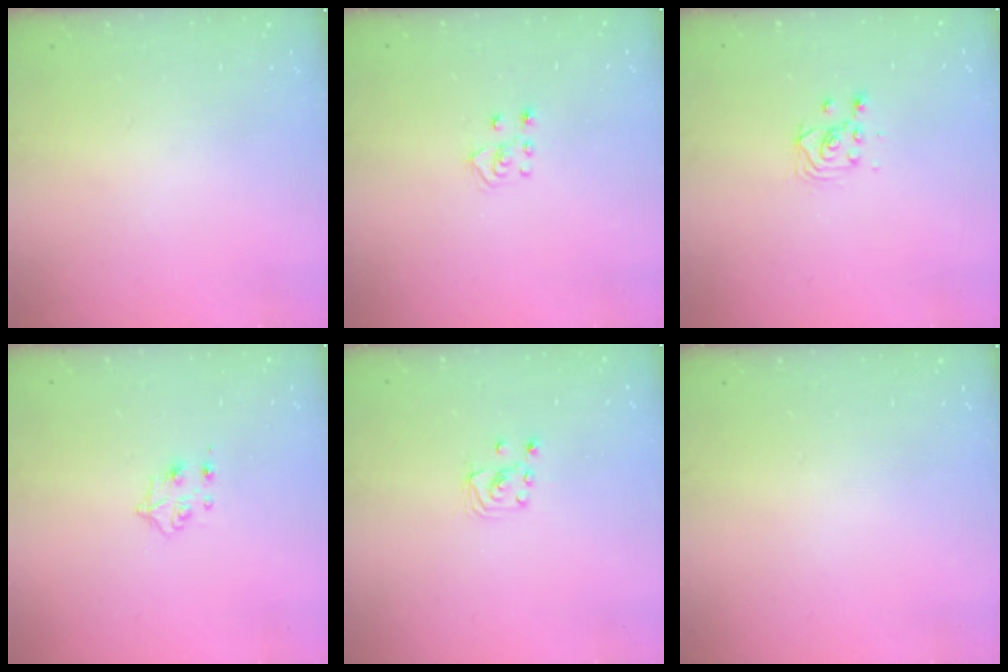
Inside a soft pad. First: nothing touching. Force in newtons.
{"total": 4.0, "press": 4.0, "slide": 0.3}
{"total": 3.3, "press": 3.2, "slide": 0.6}
{"total": 4.4, "press": 4.4, "slide": 0.6}
{"total": 3.0, "press": 3.0, "slide": 0.2}
{"total": 0.0}